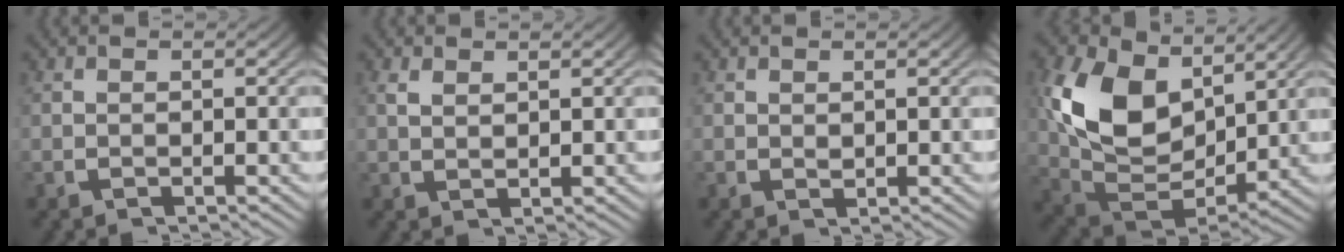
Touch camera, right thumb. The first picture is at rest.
{"total": 1.2, "force": [1.0, 0.4, 0.5], "torque": [-0.005, 0.000, 0.026]}
{"total": 0.6, "force": [0.4, 0.3, 0.3], "torque": [-0.002, -0.004, 0.014]}
{"total": 12.1, "force": [0.9, 7.9, 9.1], "torque": [-0.219, -0.051, 0.036]}